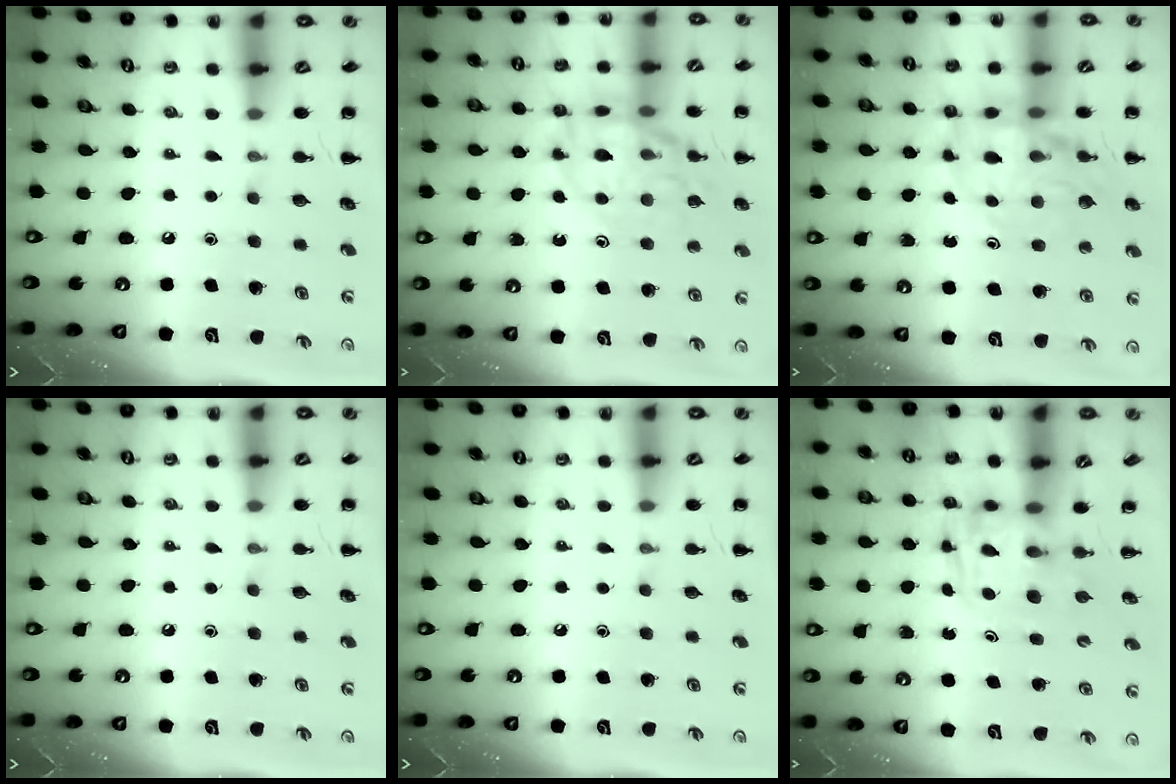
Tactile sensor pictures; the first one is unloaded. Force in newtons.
{"total": 14.4, "press": 14.2, "slide": 2.6}
{"total": 12.7, "press": 12.3, "slide": 3.3}
{"total": 0.0}
{"total": 0.0}
{"total": 2.6, "press": 2.6, "slide": 0.2}